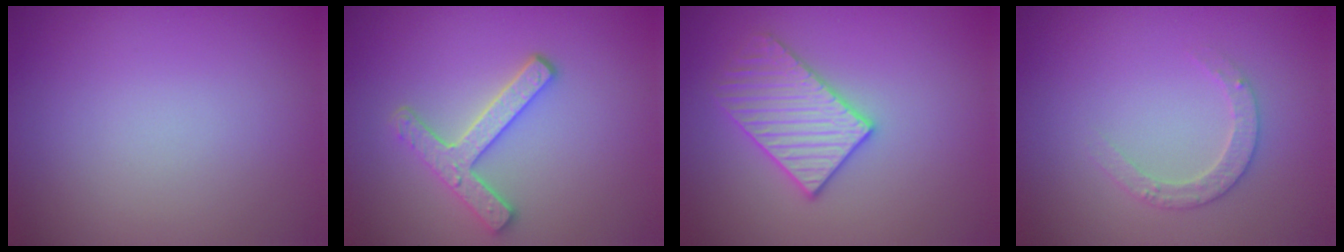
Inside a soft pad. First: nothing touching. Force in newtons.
{"total": 3.3, "press": 2.9, "slide": 1.6}
{"total": 3.2, "press": 3.2, "slide": 0.4}
{"total": 2.1, "press": 2.1, "slide": 0.3}